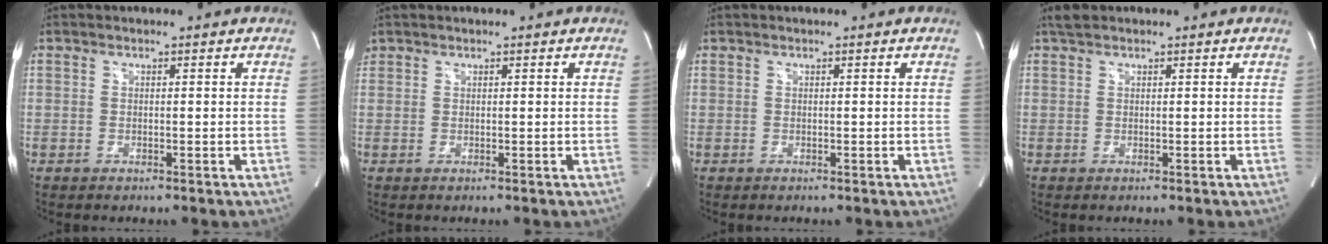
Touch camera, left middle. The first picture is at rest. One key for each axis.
{"total": 0.8, "fx": 0.7, "fy": 0.5, "fz": 0.0, "tx": -0.001, "ty": 0.014, "tz": 0.014}
{"total": 0.0}
{"total": 1.3, "fx": 1.1, "fy": 0.4, "fz": 0.5, "tx": -0.014, "ty": 0.015, "tz": 0.023}